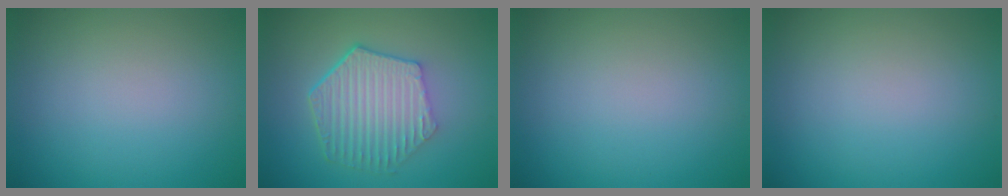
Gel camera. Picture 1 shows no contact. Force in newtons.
{"total": 6.2, "press": 4.6, "slide": 4.1}
{"total": 0.0}
{"total": 0.0}